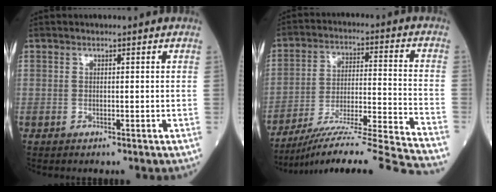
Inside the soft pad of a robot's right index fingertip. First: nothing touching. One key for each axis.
{"total": 22.4, "fx": -20.1, "fy": -2.6, "fz": 9.5, "tx": -0.103, "ty": -0.022, "tz": -0.307}